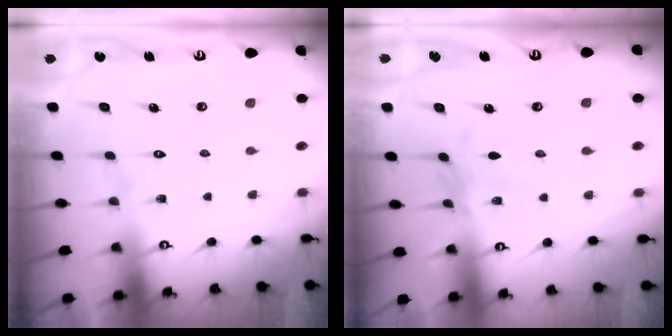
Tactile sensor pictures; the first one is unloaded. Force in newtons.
{"total": 1.7, "press": 1.6, "slide": 0.4}